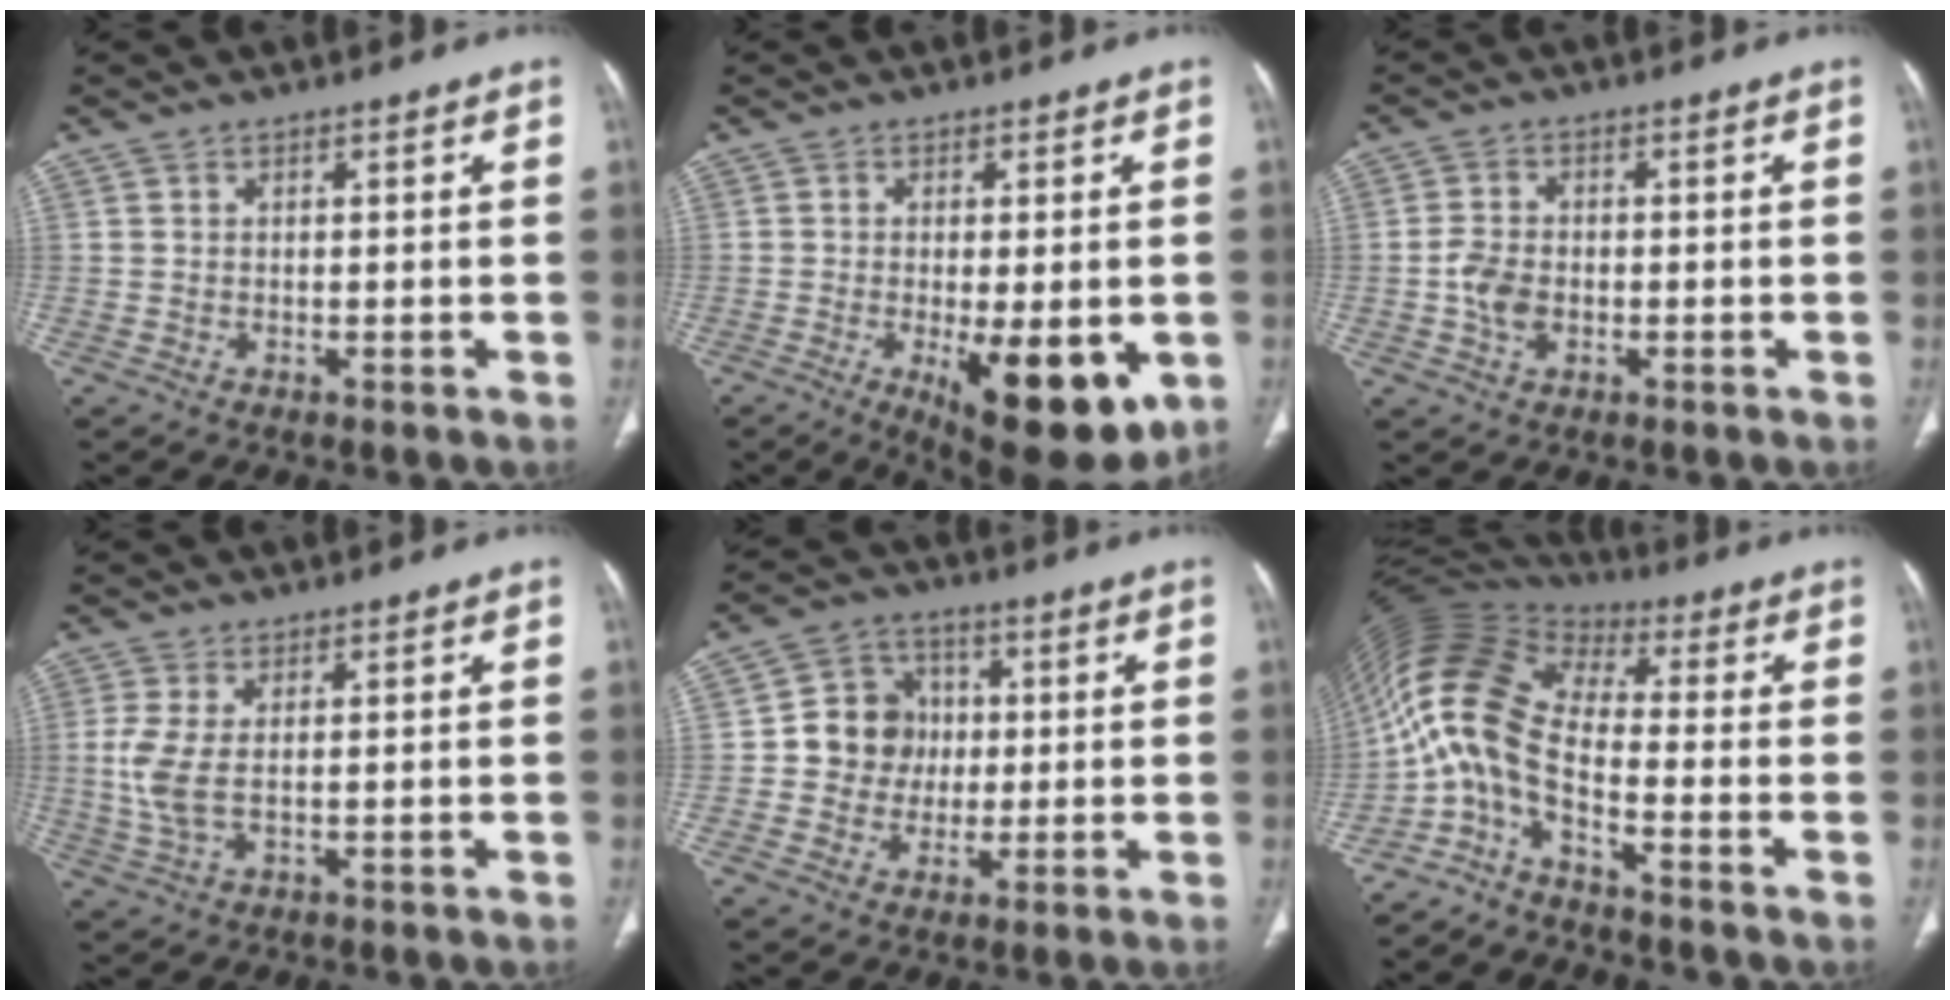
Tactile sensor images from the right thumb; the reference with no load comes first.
{"total": 14.4, "force": [-4.4, 5.4, 12.6], "torque": [-0.154, -0.019, -0.047]}
{"total": 4.9, "force": [-1.0, 3.4, 3.3], "torque": [-0.062, 0.009, -0.020]}
{"total": 5.2, "force": [0.2, 2.2, 4.7], "torque": [-0.129, -0.004, 0.006]}
{"total": 9.3, "force": [0.0, 8.6, 3.5], "torque": [-0.012, 0.015, -0.008]}
{"total": 11.8, "force": [-4.9, 3.6, 10.1], "torque": [-0.223, 0.066, -0.107]}